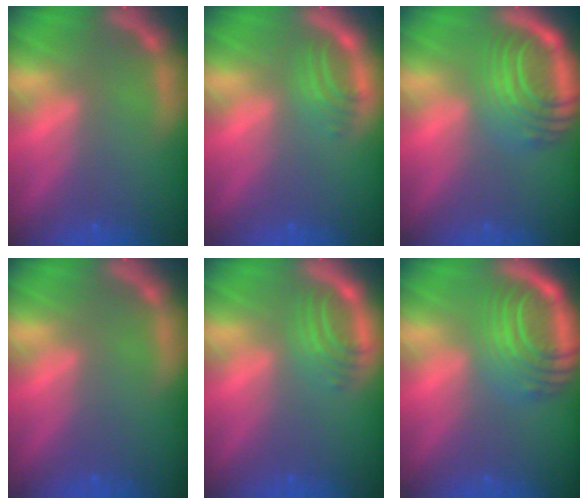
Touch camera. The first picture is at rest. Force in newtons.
{"total": 2.5}
{"total": 8.5}
{"total": 0.0}
{"total": 3.4}
{"total": 8.5}